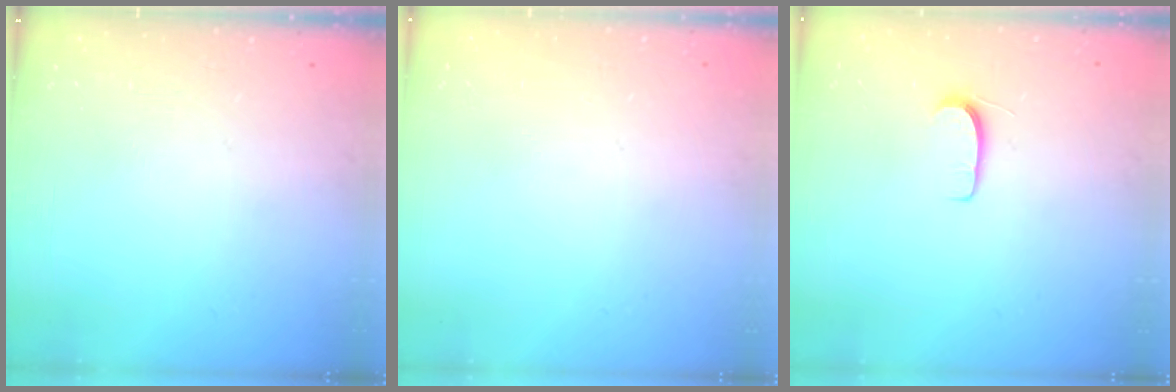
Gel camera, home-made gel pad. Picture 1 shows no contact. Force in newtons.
{"total": 0.0}
{"total": 5.2, "press": 5.2, "slide": 0.5}